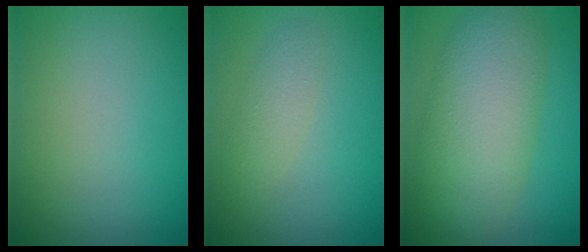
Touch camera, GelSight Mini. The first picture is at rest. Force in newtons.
{"total": 1.8, "press": 1.8, "slide": 0.2}
{"total": 8.5, "press": 8.5, "slide": 0.3}